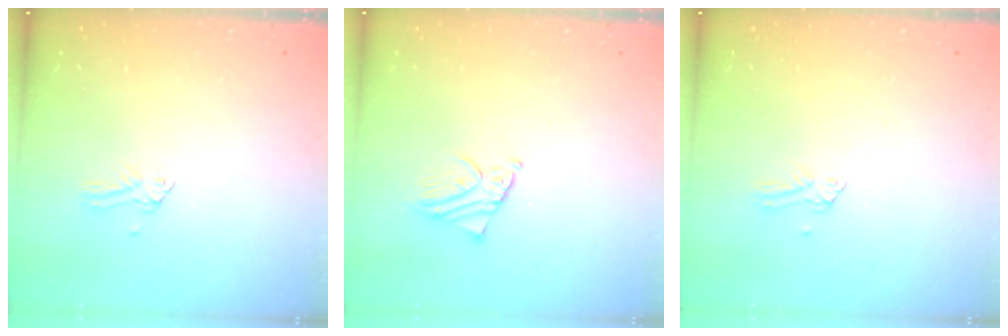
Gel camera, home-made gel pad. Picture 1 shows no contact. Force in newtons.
{"total": 2.2, "press": 2.2, "slide": 0.1}
{"total": 0.0}